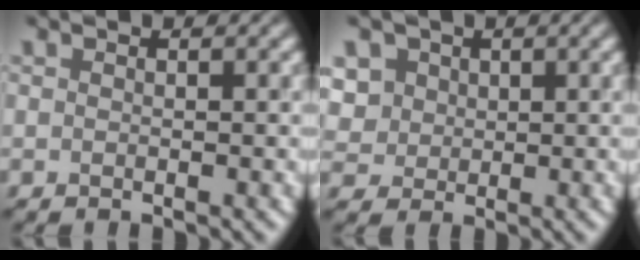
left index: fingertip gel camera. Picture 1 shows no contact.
{"total": 3.5, "force": [1.5, 3.1, 0.9], "torque": [-0.060, 0.016, 0.046]}